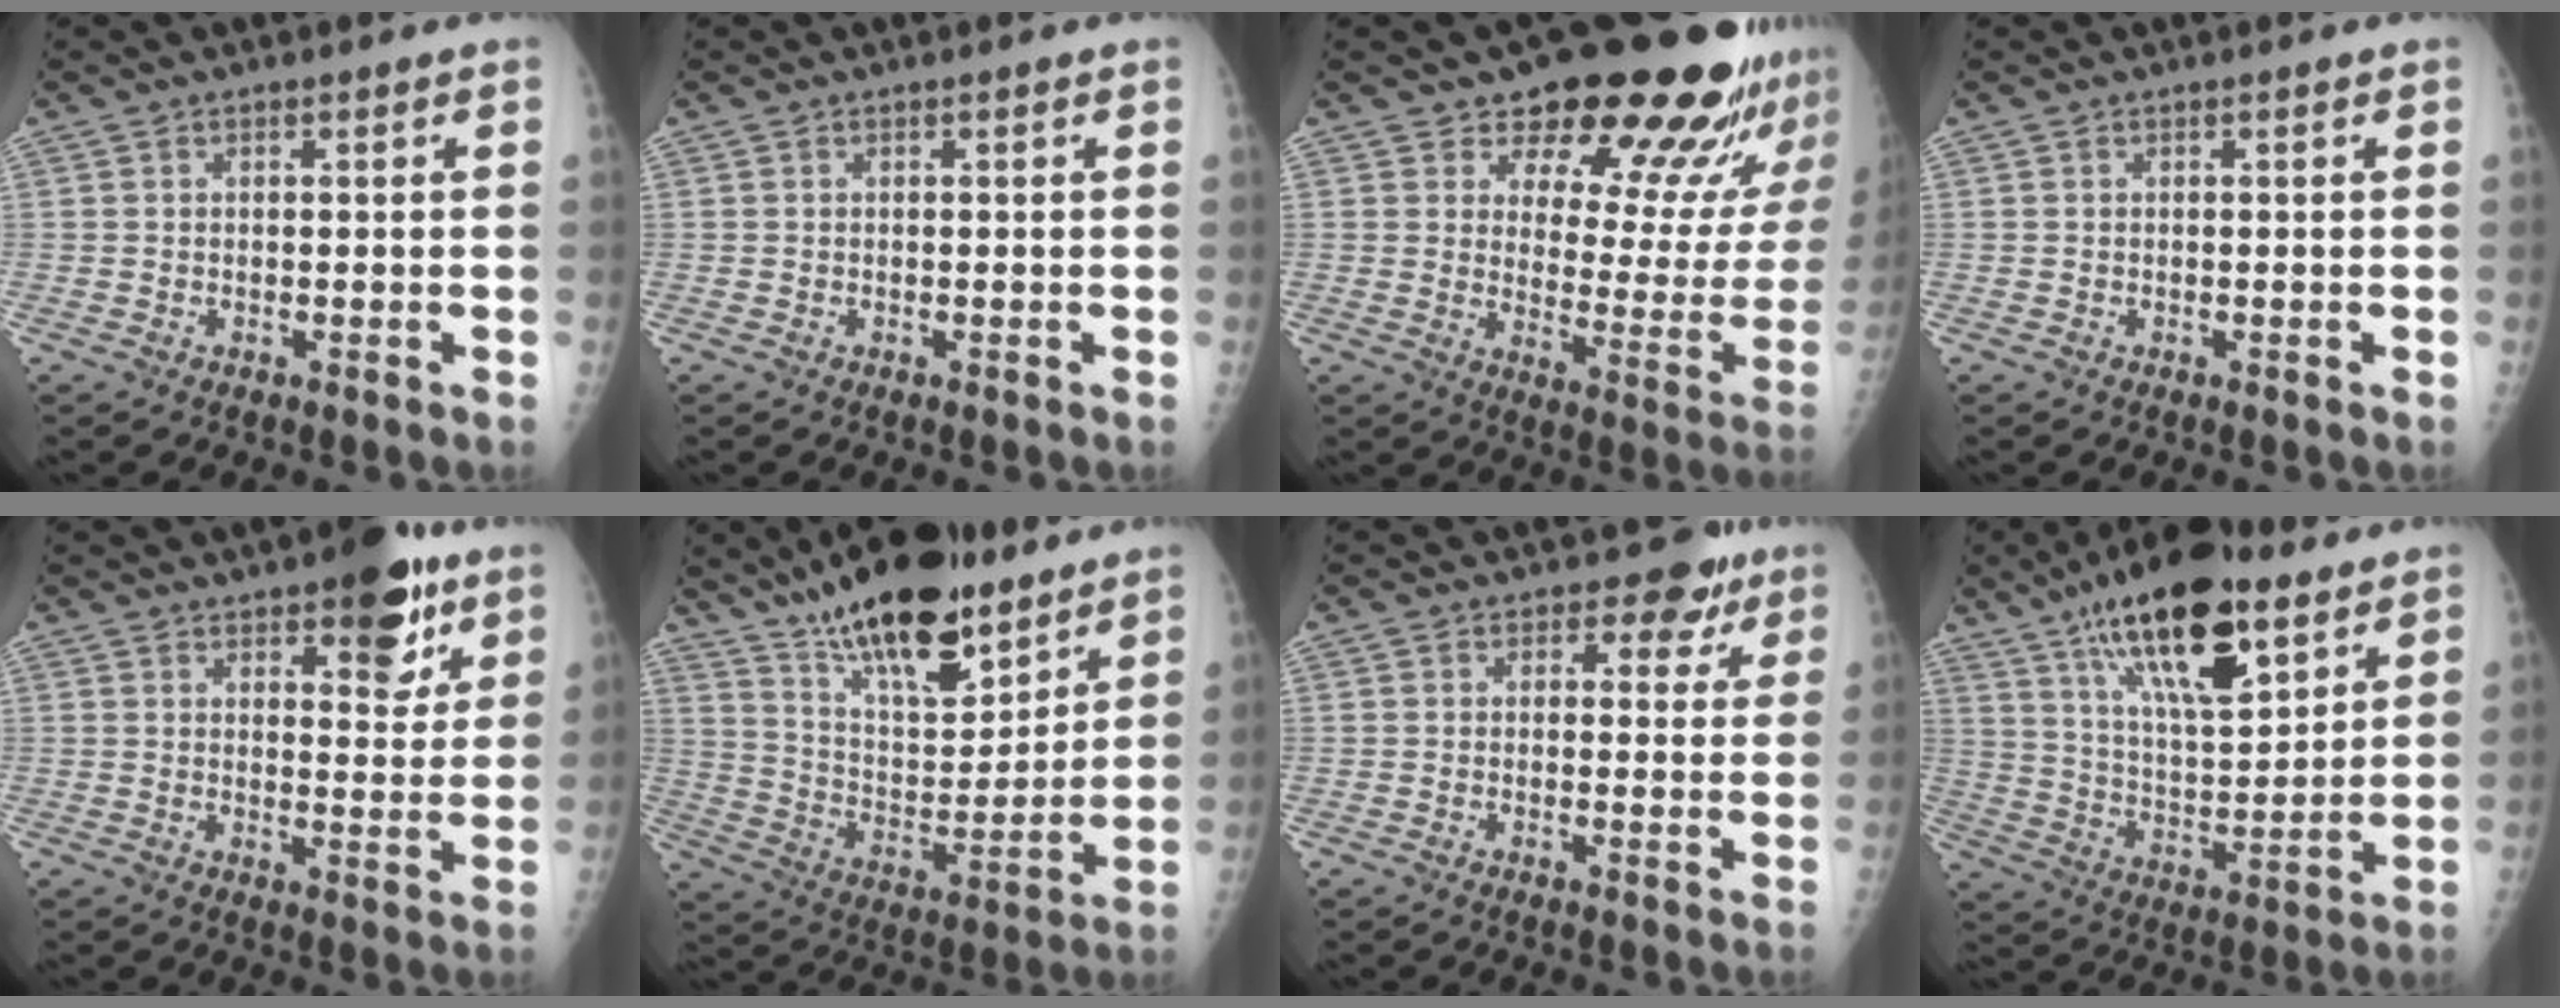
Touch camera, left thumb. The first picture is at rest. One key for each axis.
{"total": 0.0}
{"total": 21.1, "fx": 17.7, "fy": 7.0, "fz": 9.0, "tx": -0.060, "ty": -0.138, "tz": 0.215}
{"total": 0.0}
{"total": 11.1, "fx": 6.5, "fy": 4.7, "fz": 7.7, "tx": -0.065, "ty": -0.031, "tz": 0.086}
{"total": 22.1, "fx": 15.8, "fy": 8.1, "fz": 13.2, "tx": -0.175, "ty": -0.074, "tz": 0.267}
{"total": 5.6, "fx": 3.6, "fy": 3.7, "fz": 2.1, "tx": 0.013, "ty": -0.014, "tz": 0.039}
{"total": 22.1, "fx": 12.9, "fy": 8.3, "fz": 15.9, "tx": -0.243, "ty": -0.049, "tz": 0.225}